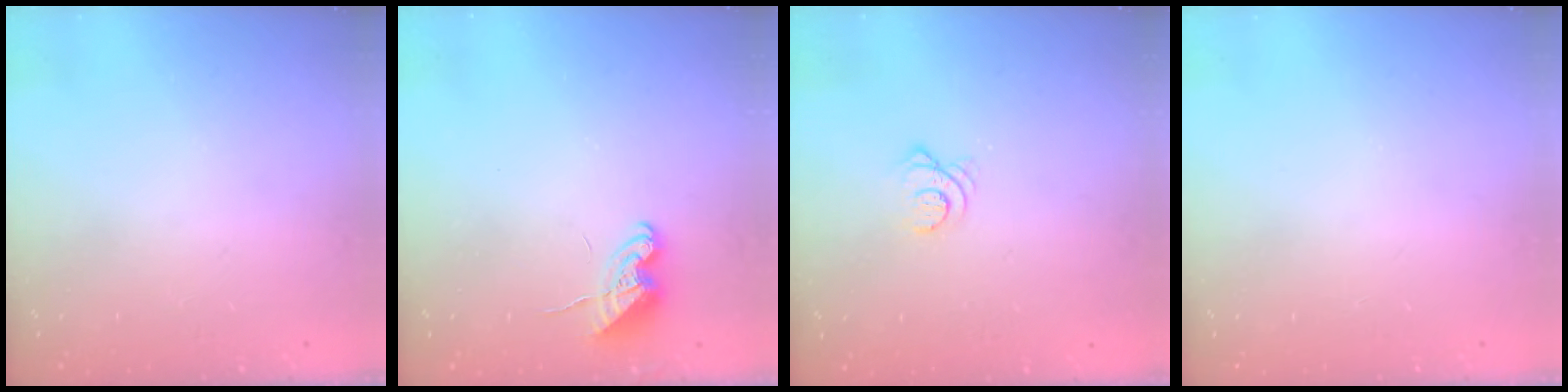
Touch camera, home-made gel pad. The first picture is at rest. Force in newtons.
{"total": 6.9, "press": 6.8, "slide": 1.0}
{"total": 3.1, "press": 3.1, "slide": 0.2}
{"total": 0.0}